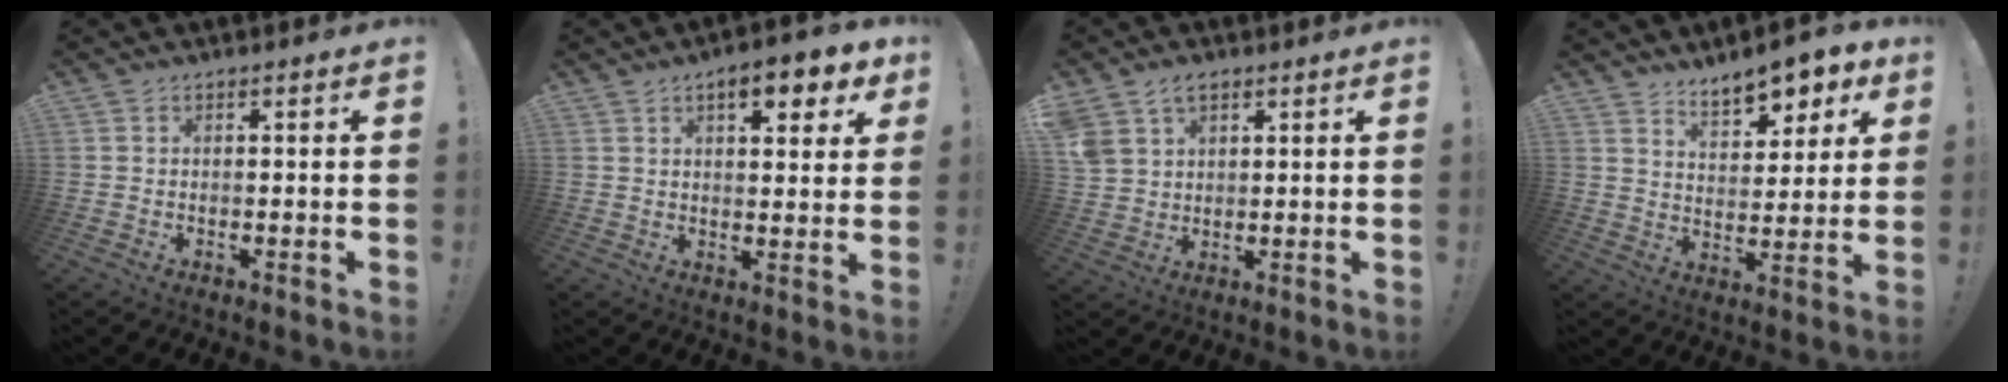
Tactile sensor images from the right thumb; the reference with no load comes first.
{"total": 8.5, "force": [4.7, 2.9, 6.5], "torque": [-0.078, -0.021, 0.075]}
{"total": 6.7, "force": [3.9, 4.6, 2.9], "torque": [-0.054, -0.010, 0.081]}
{"total": 10.2, "force": [7.8, 4.0, 5.1], "torque": [-0.063, -0.058, 0.138]}